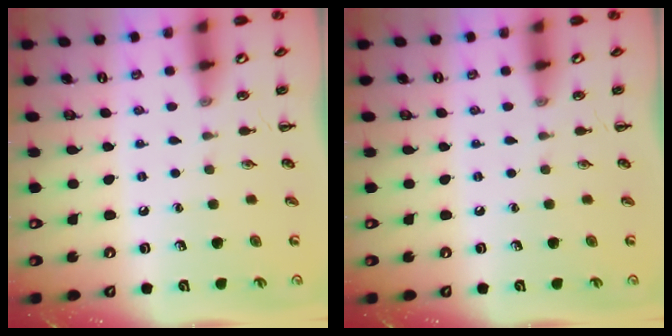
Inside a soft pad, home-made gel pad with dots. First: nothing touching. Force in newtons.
{"total": 0.0}